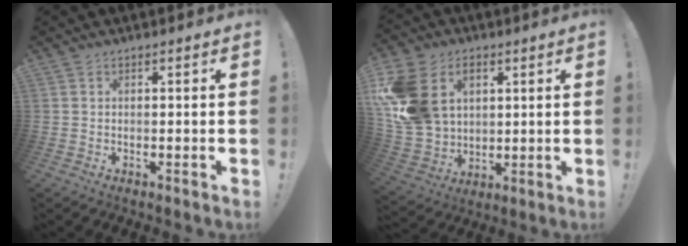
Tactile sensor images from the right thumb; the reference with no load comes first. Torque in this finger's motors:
{"motor_torque": [1.65, 3.36, 0.68, -0.19, 0.38]}